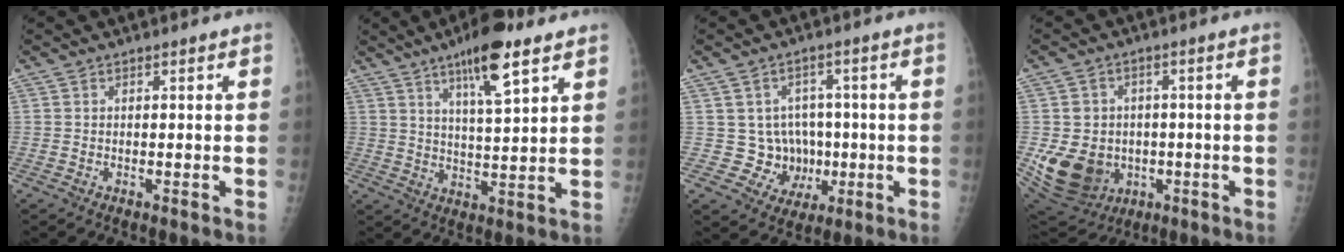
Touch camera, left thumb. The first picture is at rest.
{"total": 11.2, "force": [6.7, 2.4, 8.6], "torque": [-0.133, -0.032, 0.110]}
{"total": 7.5, "force": [-0.3, 7.3, 1.9], "torque": [0.022, 0.016, 0.004]}
{"total": 14.9, "force": [-2.5, 12.6, 7.5], "torque": [-0.130, 0.001, -0.016]}